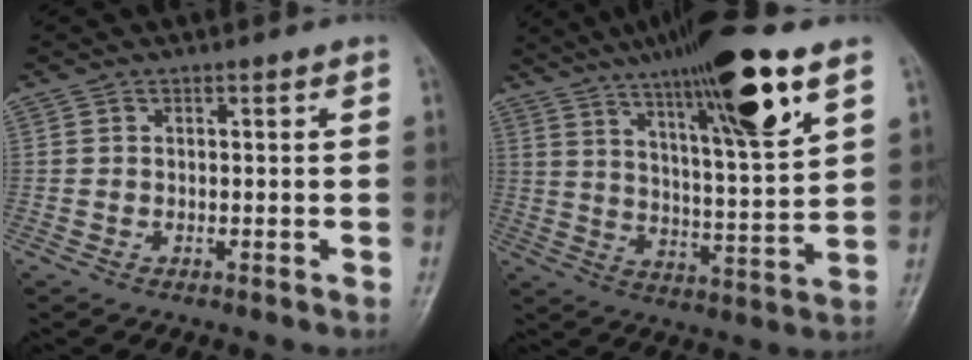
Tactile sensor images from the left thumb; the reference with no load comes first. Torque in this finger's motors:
{"motor_torque": [3.01, 1.99, 1.35, -1.42, 0.22]}